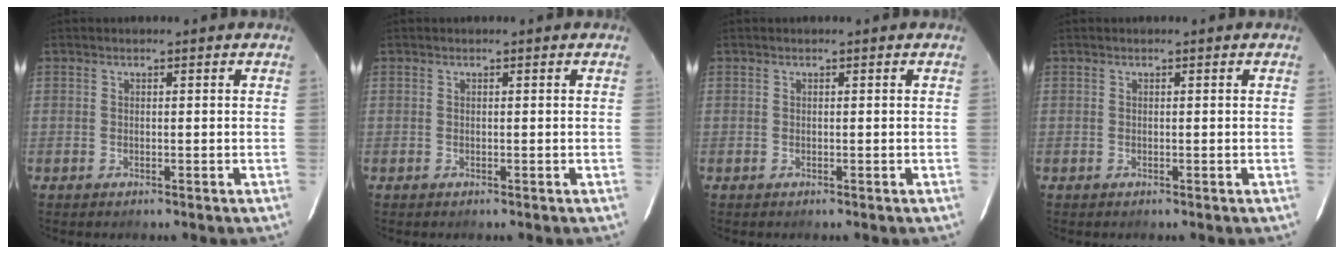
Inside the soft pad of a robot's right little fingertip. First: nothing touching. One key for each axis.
{"total": 0.0}
{"total": 0.0}
{"total": 0.0}